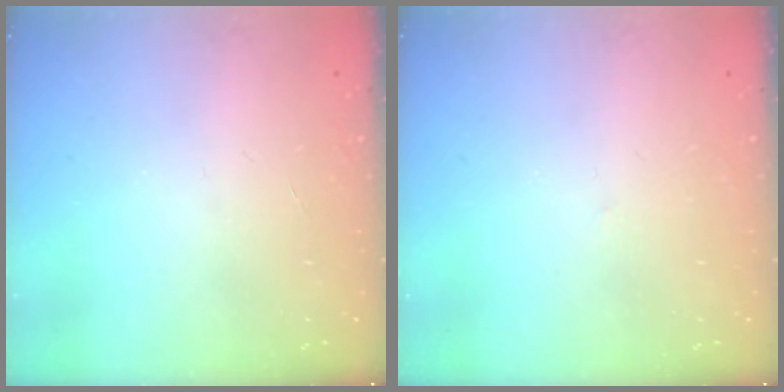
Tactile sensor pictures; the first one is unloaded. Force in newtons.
{"total": 2.7, "press": 2.6, "slide": 0.3}